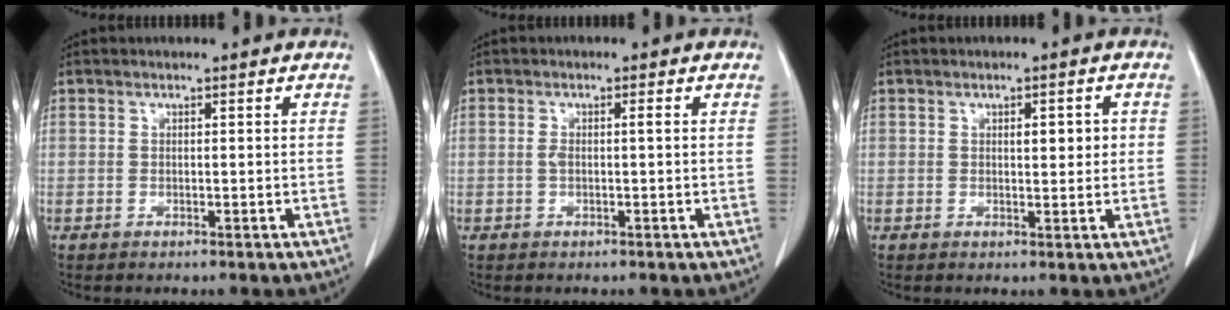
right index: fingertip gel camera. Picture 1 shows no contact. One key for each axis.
{"total": 1.6, "fx": 0.0, "fy": 0.2, "fz": 1.6, "tx": -0.036, "ty": 0.004, "tz": 0.002}
{"total": 2.7, "fx": 0.6, "fy": 1.0, "fz": 2.5, "tx": -0.034, "ty": 0.001, "tz": 0.009}